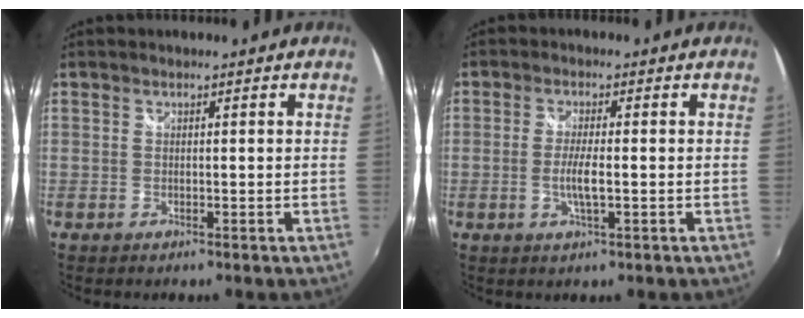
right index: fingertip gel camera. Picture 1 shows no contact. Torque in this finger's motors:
{"motor_torque": [0.41, -0.17, 0.18, 0.05]}